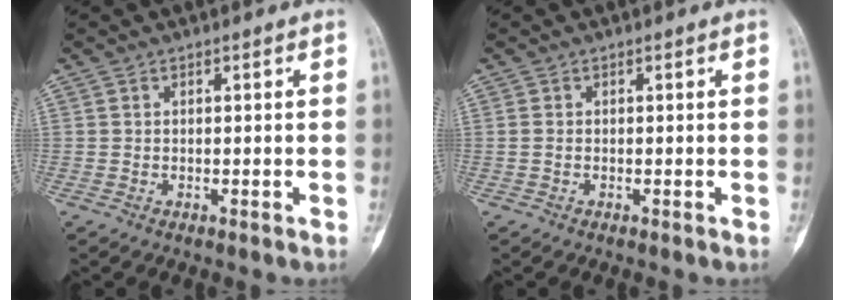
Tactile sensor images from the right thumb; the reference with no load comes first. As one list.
[{"total": 0.6, "force": [-0.1, 0.4, 0.5], "torque": [-0.015, -0.001, -0.002]}]